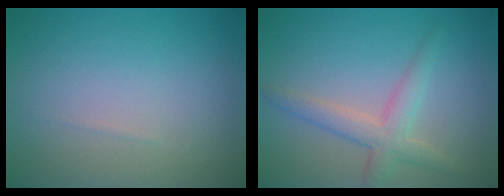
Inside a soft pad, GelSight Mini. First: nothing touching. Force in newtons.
{"total": 3.1, "press": 3.1, "slide": 0.2}